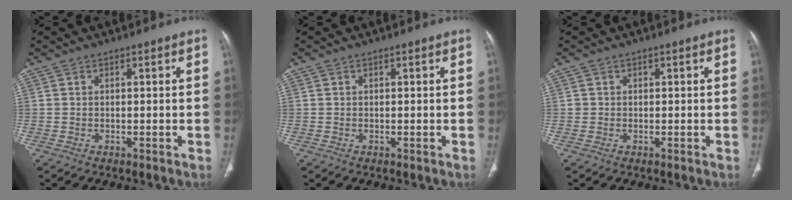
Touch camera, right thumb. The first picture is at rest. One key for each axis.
{"total": 0.0}
{"total": 0.6, "fx": 0.0, "fy": 0.6, "fz": 0.0, "tx": 0.005, "ty": 0.005, "tz": 0.000}